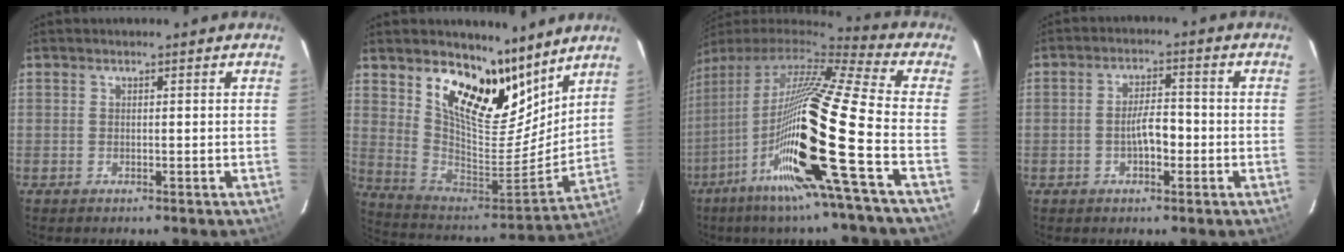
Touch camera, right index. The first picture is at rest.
{"total": 19.5, "force": [13.5, 8.9, 10.9], "torque": [-0.200, -0.036, 0.247]}
{"total": 20.7, "force": [-7.2, -1.8, 19.4], "torque": [-0.329, -0.050, -0.142]}
{"total": 4.9, "force": [-1.5, 1.9, 4.2], "torque": [-0.077, 0.005, -0.019]}